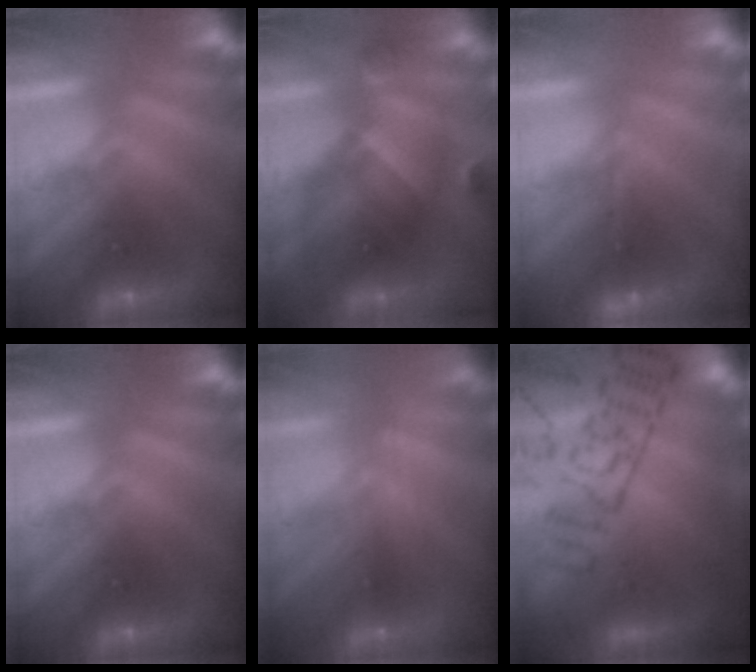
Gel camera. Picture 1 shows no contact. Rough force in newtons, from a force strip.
{"total": 5.8}
{"total": 1.7}
{"total": 0.0}
{"total": 2.4}
{"total": 7.5}